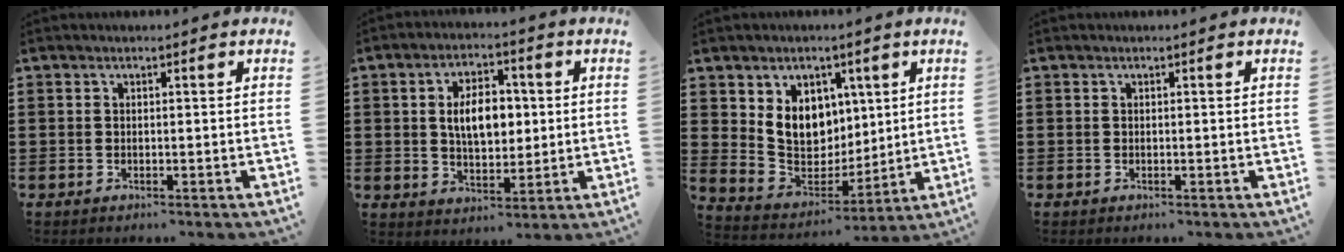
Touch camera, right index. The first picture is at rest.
{"total": 6.9, "force": [0.8, 4.0, 5.6], "torque": [-0.094, 0.005, 0.005]}
{"total": 9.3, "force": [3.2, 7.8, 3.8], "torque": [-0.099, -0.006, 0.066]}
{"total": 0.0}